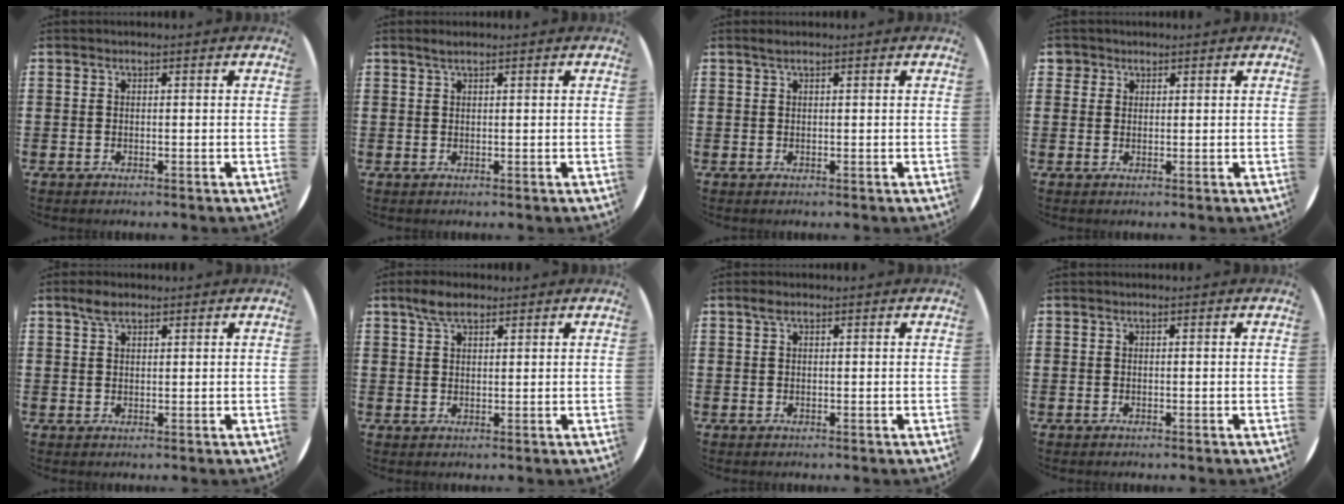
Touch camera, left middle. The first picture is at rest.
{"total": 0.9, "force": [0.7, 0.0, 0.6], "torque": [-0.010, 0.003, 0.012]}
{"total": 0.6, "force": [0.4, 0.0, 0.4], "torque": [-0.007, 0.002, 0.006]}
{"total": 1.6, "force": [1.2, 1.0, 0.1], "torque": [0.005, 0.002, 0.023]}
{"total": 2.5, "force": [1.8, 1.1, 1.2], "torque": [-0.018, 0.004, 0.031]}
{"total": 3.6, "force": [2.7, 1.6, 1.9], "torque": [-0.033, 0.004, 0.047]}
{"total": 0.9, "force": [0.5, 0.5, 0.5], "torque": [-0.003, 0.003, 0.006]}
{"total": 0.0}